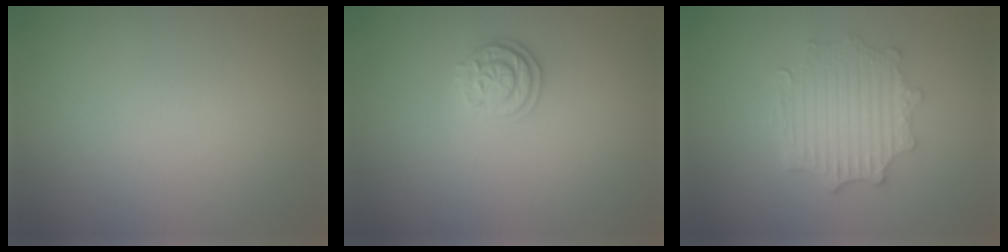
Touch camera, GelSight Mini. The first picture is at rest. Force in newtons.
{"total": 2.5, "press": 2.1, "slide": 1.3}
{"total": 4.6, "press": 3.8, "slide": 2.7}